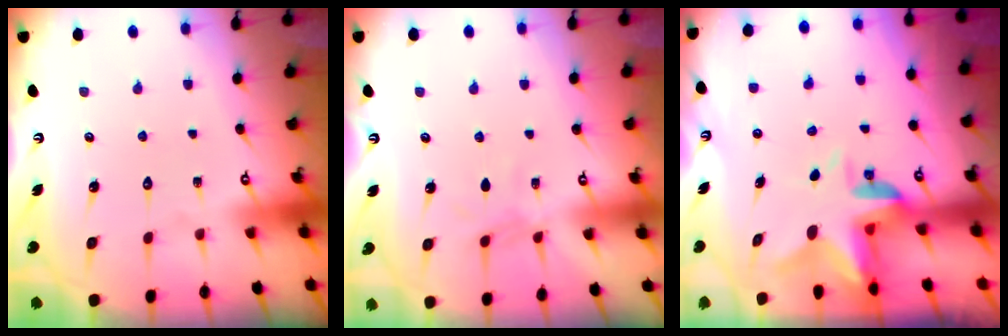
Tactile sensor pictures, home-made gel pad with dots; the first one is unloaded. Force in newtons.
{"total": 4.4, "press": 4.3, "slide": 0.5}
{"total": 4.6, "press": 4.6, "slide": 0.6}